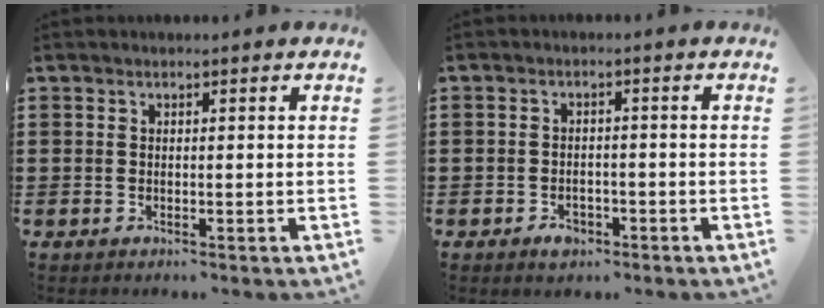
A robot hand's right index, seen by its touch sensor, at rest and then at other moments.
{"total": 2.1, "force": [-1.5, 1.2, 0.9], "torque": [-0.019, 0.001, -0.031]}